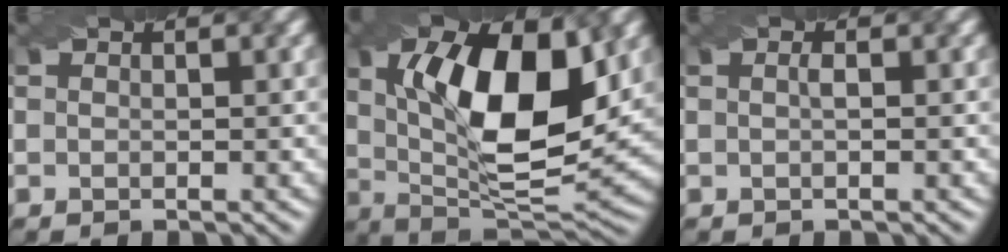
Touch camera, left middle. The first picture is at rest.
{"total": 12.5, "force": [2.9, 4.9, 11.1], "torque": [-0.171, 0.005, 0.046]}
{"total": 0.6, "force": [0.0, 0.1, 0.6], "torque": [-0.013, 0.004, 0.001]}